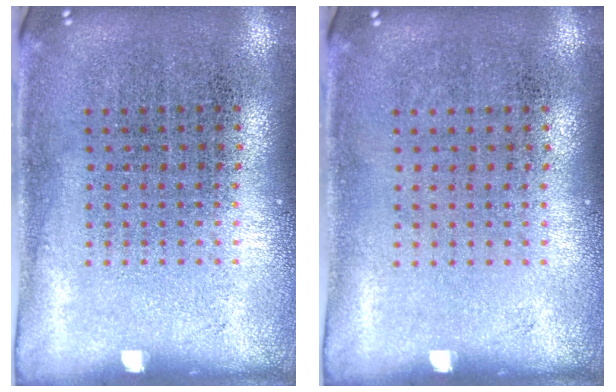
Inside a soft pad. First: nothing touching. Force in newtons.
{"total": 0.0}